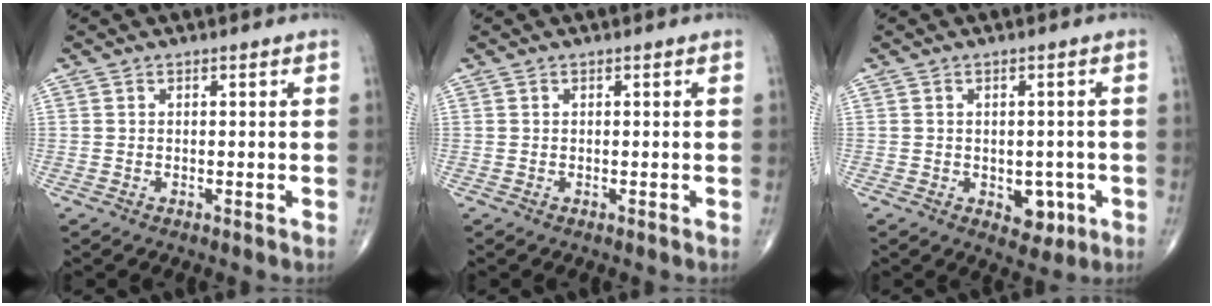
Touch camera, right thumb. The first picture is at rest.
{"total": 0.0}
{"total": 4.6, "force": [-1.3, 3.2, 3.1], "torque": [-0.012, 0.003, -0.010]}